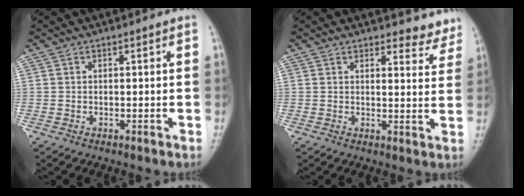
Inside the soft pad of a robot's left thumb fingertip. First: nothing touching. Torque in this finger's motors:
{"motor_torque": [-0.06, -0.03, -0.11, 0.01, 0.01]}